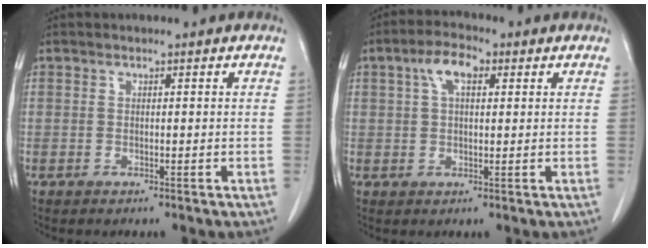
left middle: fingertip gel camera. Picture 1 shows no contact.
{"total": 5.0, "force": [2.0, 2.2, 4.0], "torque": [-0.080, 0.018, 0.036]}